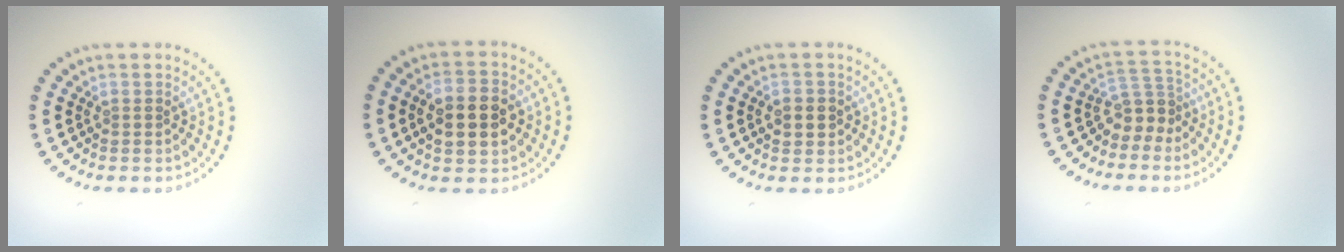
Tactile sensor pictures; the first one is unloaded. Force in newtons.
{"total": 5.0, "press": 5.0, "slide": 0.3}
{"total": 1.8, "press": 1.8, "slide": 0.3}
{"total": 2.8, "press": 1.9, "slide": 2.0}